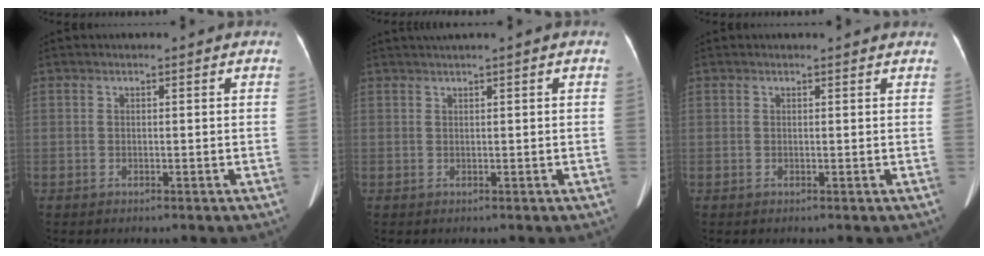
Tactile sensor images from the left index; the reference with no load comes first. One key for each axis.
{"total": 1.6, "fx": 1.0, "fy": -0.4, "fz": 1.2, "tx": -0.027, "ty": 0.012, "tz": 0.025}
{"total": 1.7, "fx": 1.7, "fy": 0.1, "fz": 0.2, "tx": -0.010, "ty": 0.004, "tz": 0.013}